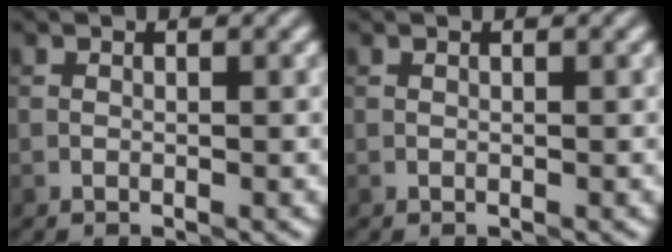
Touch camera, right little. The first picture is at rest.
{"total": 0.0}